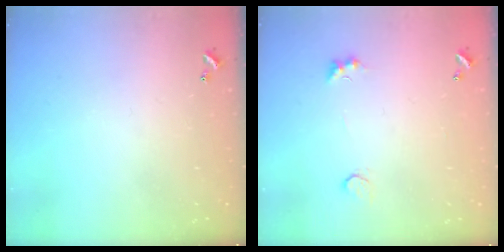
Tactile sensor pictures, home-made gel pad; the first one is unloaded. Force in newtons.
{"total": 1.5, "press": 1.3, "slide": 0.7}